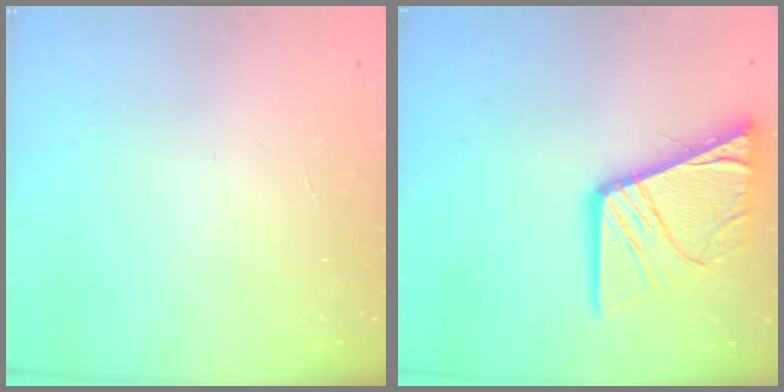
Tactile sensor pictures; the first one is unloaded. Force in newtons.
{"total": 16.9, "press": 16.8, "slide": 1.8}